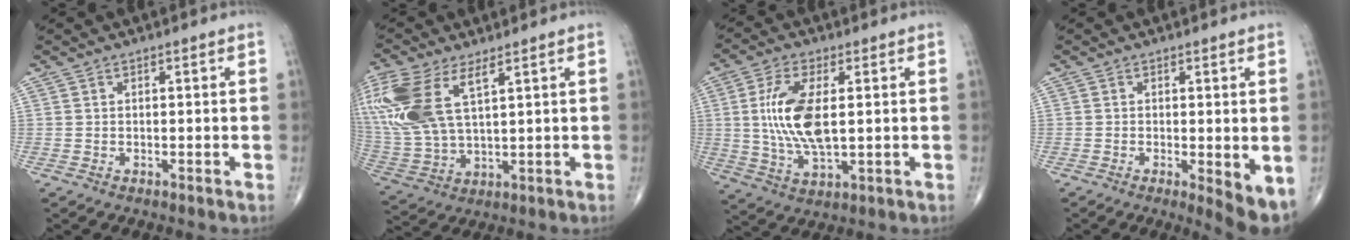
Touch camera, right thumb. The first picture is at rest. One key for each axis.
{"total": 17.6, "fx": 7.3, "fy": 7.9, "fz": 13.9, "tx": -0.336, "ty": -0.011, "tz": 0.151}
{"total": 12.3, "fx": 1.4, "fy": 5.3, "fz": 11.0, "tx": -0.226, "ty": -0.010, "tz": 0.031}
{"total": 5.4, "fx": -0.9, "fy": 1.5, "fz": 5.1, "tx": -0.070, "ty": -0.016, "tz": -0.014}